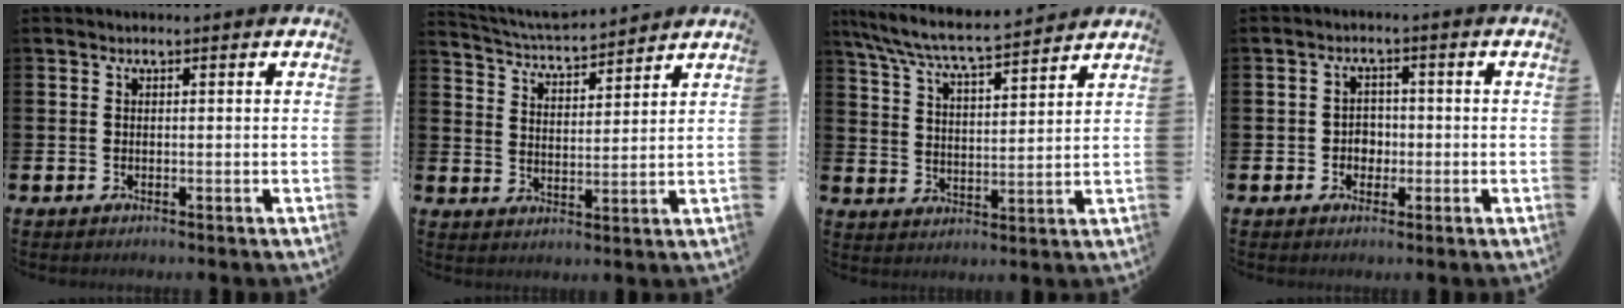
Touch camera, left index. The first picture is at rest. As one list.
[{"total": 4.9, "force": [4.9, 0.3, 0.5], "torque": [-0.031, -0.037, 0.084]}, {"total": 7.1, "force": [6.6, 0.3, 2.6], "torque": [-0.080, -0.044, 0.115]}, {"total": 2.6, "force": [-0.6, 2.3, 1.0], "torque": [-0.013, 0.004, -0.019]}]